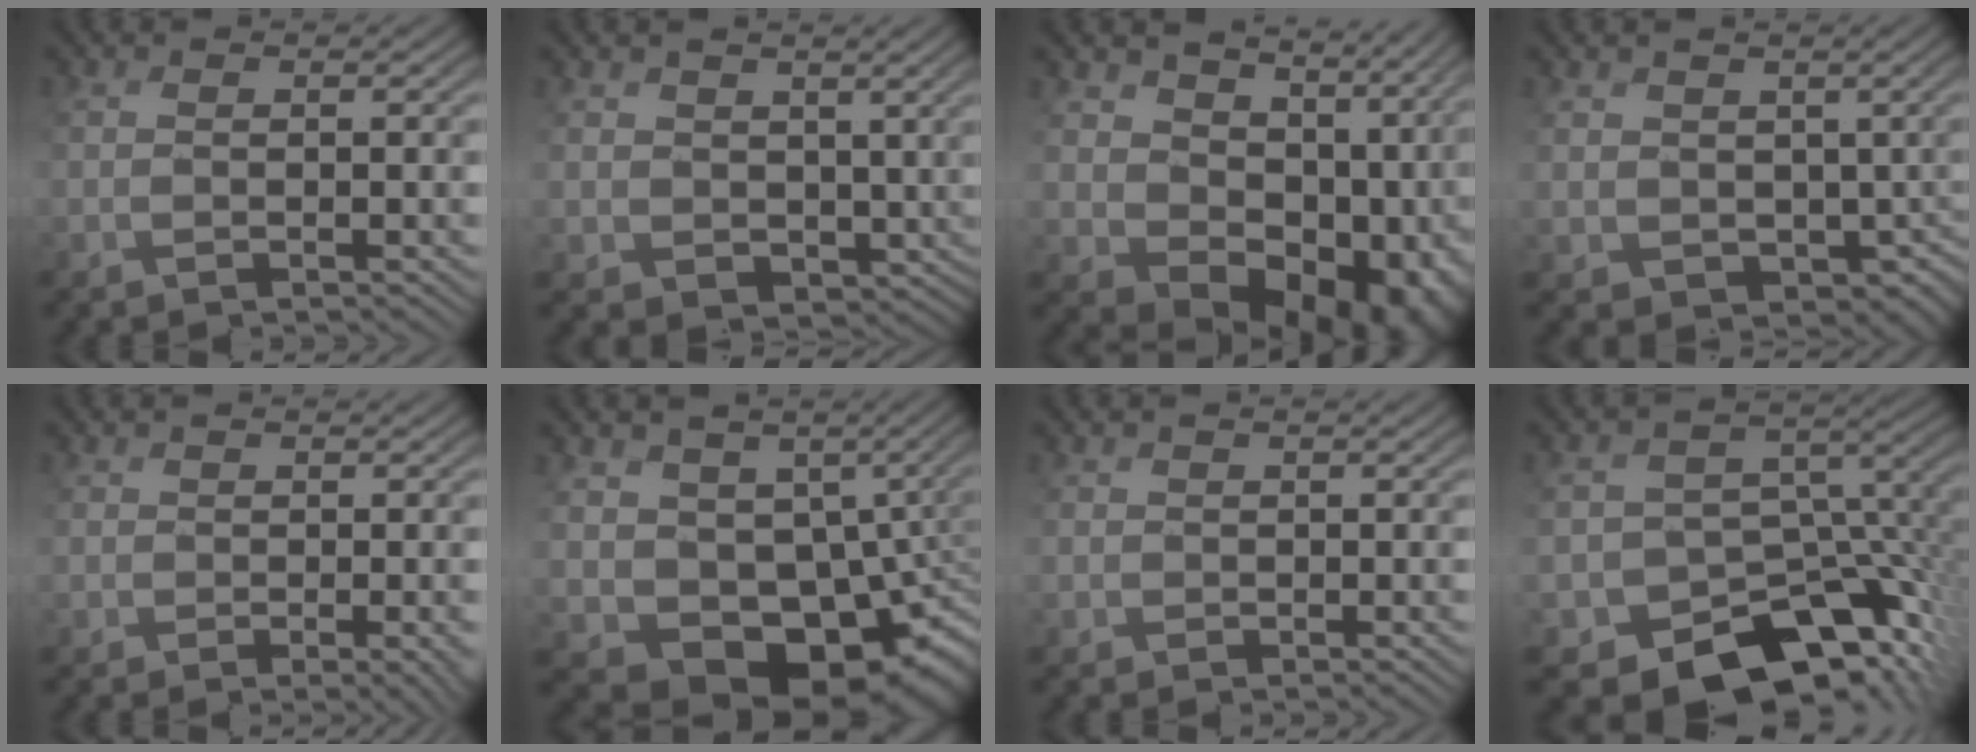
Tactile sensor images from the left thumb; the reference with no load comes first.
{"total": 2.9, "force": [1.5, 2.2, -0.9], "torque": [-0.013, -0.012, 0.038]}
{"total": 12.7, "force": [1.6, 10.3, 7.3], "torque": [-0.127, -0.043, 0.075]}
{"total": 3.7, "force": [0.5, 3.6, 0.7], "torque": [-0.033, -0.033, 0.026]}
{"total": 1.0, "force": [-0.6, 0.4, 0.7], "torque": [-0.008, -0.006, 0.002]}
{"total": 10.0, "force": [-1.9, 8.2, 5.4], "torque": [-0.090, -0.046, -0.003]}
{"total": 2.7, "force": [0.3, -0.6, -2.6], "torque": [0.037, -0.001, 0.013]}
{"total": 12.4, "force": [-9.0, 8.0, 3.1], "torque": [-0.056, -0.021, -0.113]}